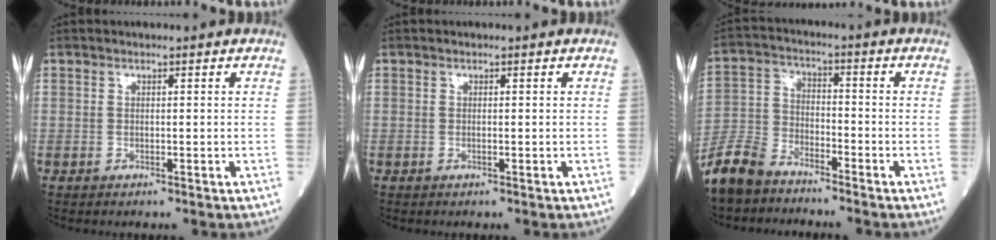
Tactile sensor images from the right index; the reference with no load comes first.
{"total": 0.0}
{"total": 9.7, "force": [-8.5, 3.6, 3.1], "torque": [-0.071, -0.011, -0.171]}